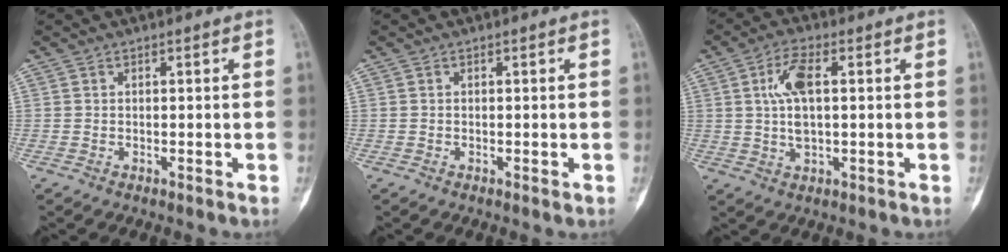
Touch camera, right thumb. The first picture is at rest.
{"total": 0.0}
{"total": 7.3, "force": [1.2, 3.0, 6.5], "torque": [-0.135, 0.007, 0.021]}